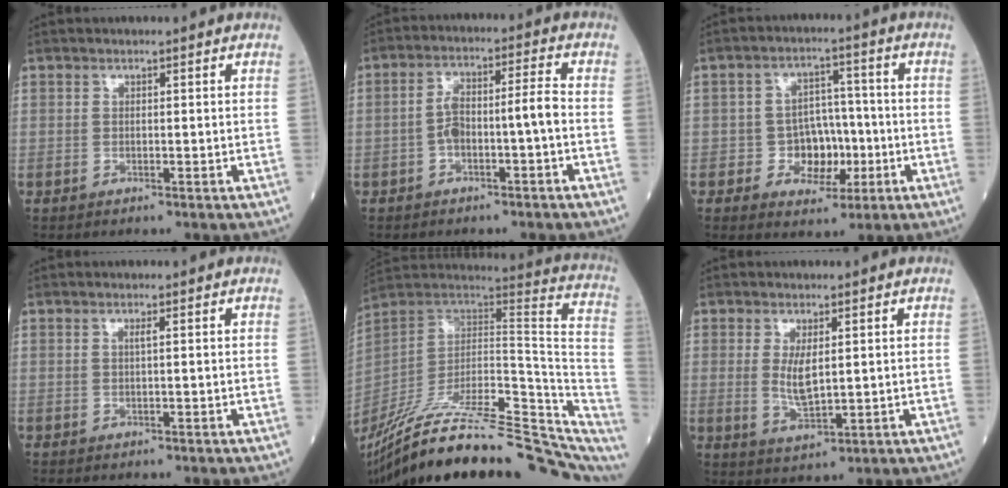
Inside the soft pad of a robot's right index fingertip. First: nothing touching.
{"total": 6.6, "force": [-1.5, 1.3, 6.3], "torque": [-0.120, 0.030, -0.026]}
{"total": 6.7, "force": [-1.6, 5.3, 3.8], "torque": [-0.047, 0.020, -0.021]}
{"total": 0.8, "force": [0.3, -0.1, 0.7], "torque": [-0.014, 0.000, 0.005]}
{"total": 35.7, "force": [-29.0, 7.8, 19.4], "torque": [-0.264, -0.035, -0.420]}
{"total": 4.7, "force": [0.8, 1.4, 4.5], "torque": [-0.083, -0.011, 0.022]}